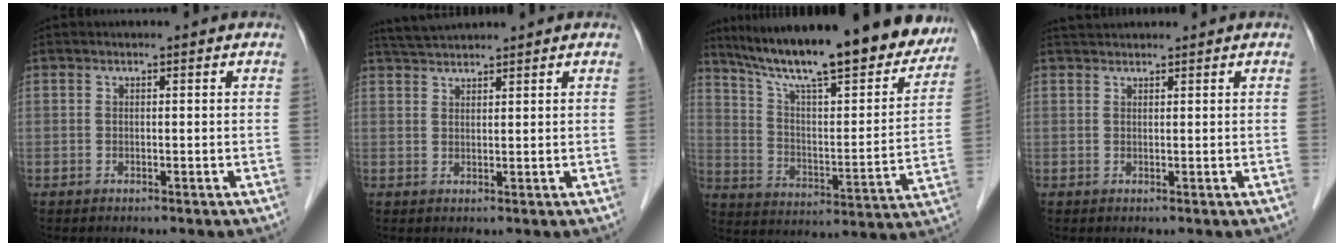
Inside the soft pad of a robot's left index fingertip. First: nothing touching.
{"total": 3.7, "force": [3.6, -0.3, 0.8], "torque": [-0.021, 0.021, 0.072]}
{"total": 24.4, "force": [20.7, 4.2, 12.1], "torque": [-0.188, -0.016, 0.287]}
{"total": 2.0, "force": [1.9, 0.1, 0.3], "torque": [-0.007, 0.021, 0.038]}